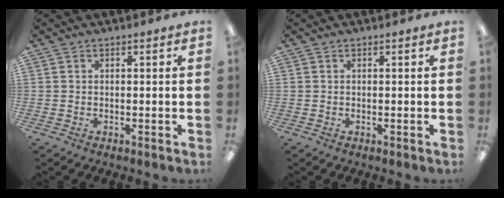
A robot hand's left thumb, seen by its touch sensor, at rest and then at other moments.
{"total": 0.0}